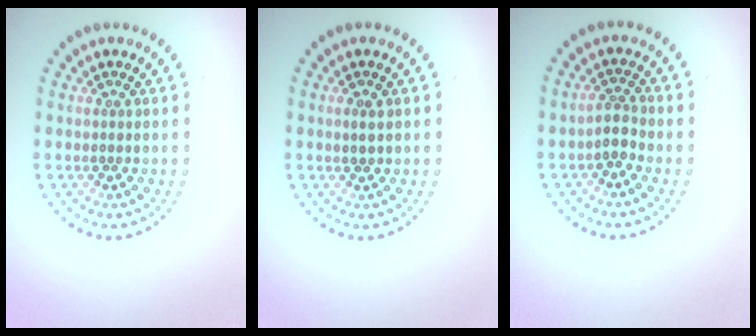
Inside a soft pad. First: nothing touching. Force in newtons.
{"total": 1.0, "press": 1.0, "slide": 0.3}
{"total": 1.7, "press": 1.3, "slide": 1.1}